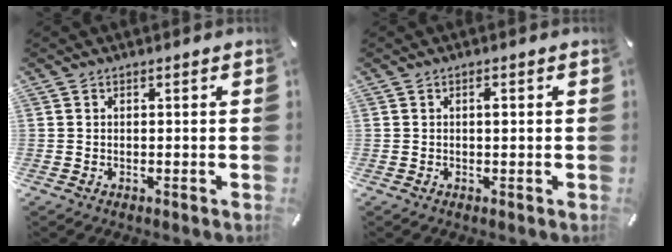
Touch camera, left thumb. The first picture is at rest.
{"total": 1.3, "force": [0.2, 0.5, 1.2], "torque": [-0.016, 0.000, 0.001]}